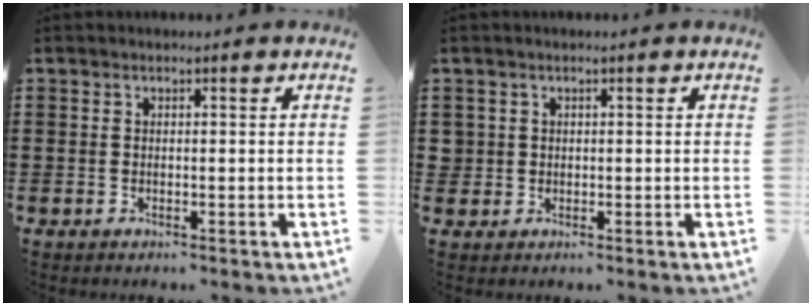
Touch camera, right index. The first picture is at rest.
{"total": 1.3, "force": [0.1, 1.3, 0.1], "torque": [-0.007, 0.006, 0.000]}